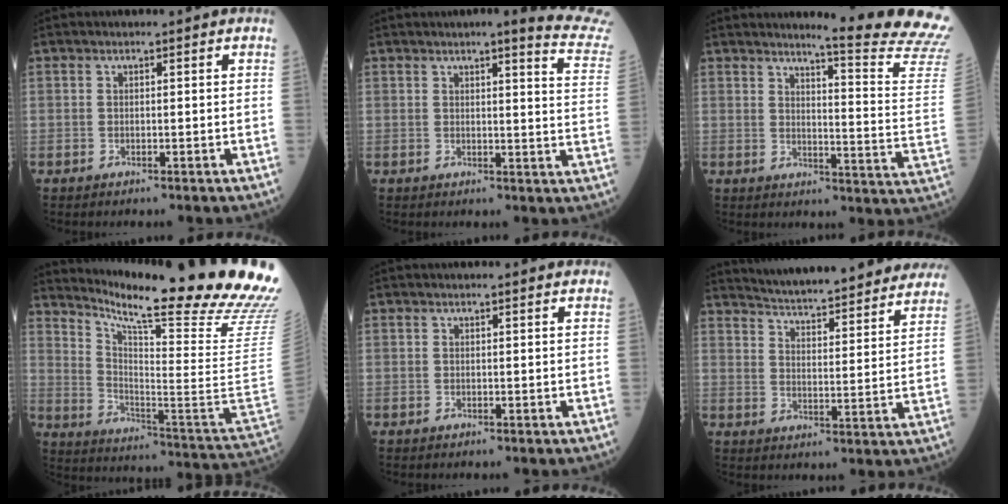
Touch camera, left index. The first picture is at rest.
{"total": 10.6, "force": [9.7, -0.6, 4.2], "torque": [-0.037, -0.066, 0.080]}
{"total": 16.7, "force": [15.7, -2.7, 5.0], "torque": [-0.073, -0.158, 0.167]}
{"total": 28.3, "force": [24.2, -2.8, 14.4], "torque": [-0.235, -0.138, 0.326]}
{"total": 0.9, "force": [0.8, 0.2, 0.4], "torque": [-0.011, 0.001, 0.004]}
{"total": 15.6, "force": [14.3, 1.8, 6.1], "torque": [-0.092, 0.018, 0.195]}